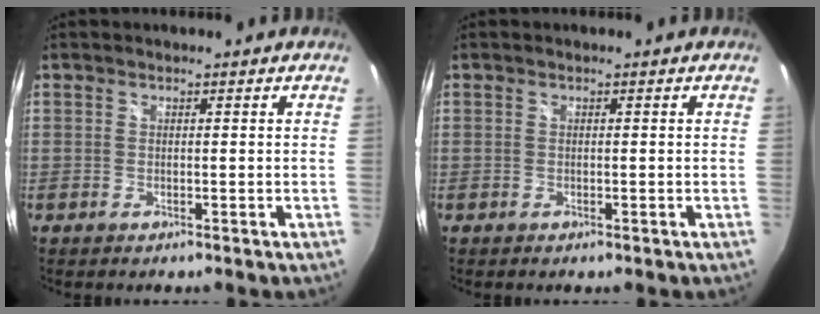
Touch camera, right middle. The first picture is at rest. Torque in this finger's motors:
{"motor_torque": [-0.28, 0.00, -0.02, 0.00]}